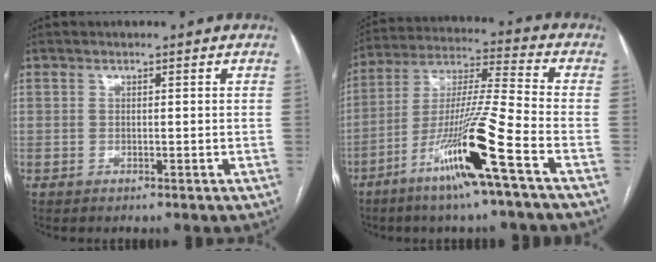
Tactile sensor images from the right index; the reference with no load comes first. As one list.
[{"total": 15.6, "force": [-7.7, -1.2, 13.6], "torque": [-0.269, -0.020, -0.145]}]